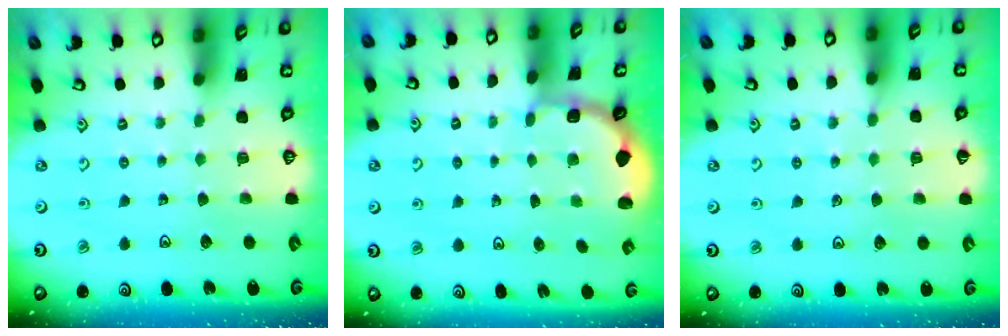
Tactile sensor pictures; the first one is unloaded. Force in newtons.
{"total": 2.0, "press": 1.8, "slide": 0.7}
{"total": 3.5, "press": 3.5, "slide": 0.6}